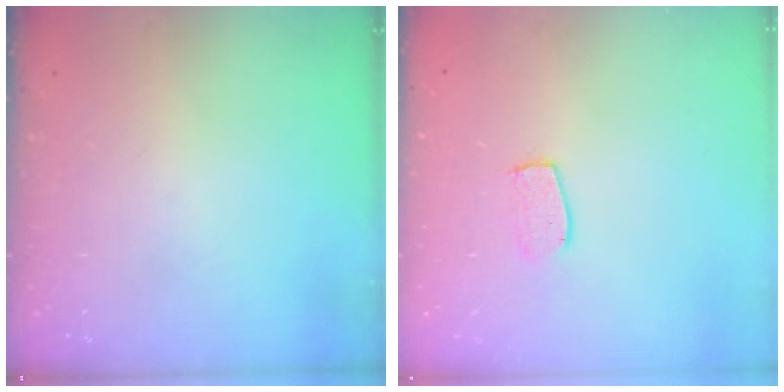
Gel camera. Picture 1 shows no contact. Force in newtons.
{"total": 6.3, "press": 6.2, "slide": 0.5}